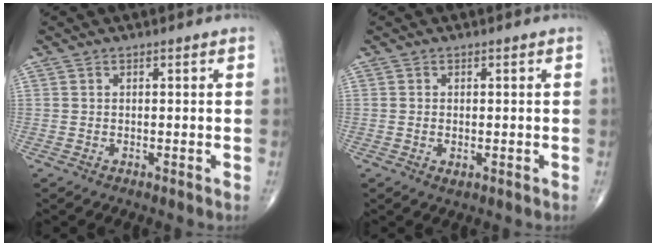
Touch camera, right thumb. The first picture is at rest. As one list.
[{"total": 1.4, "force": [-0.3, 0.8, 1.1], "torque": [-0.023, 0.000, -0.003]}]